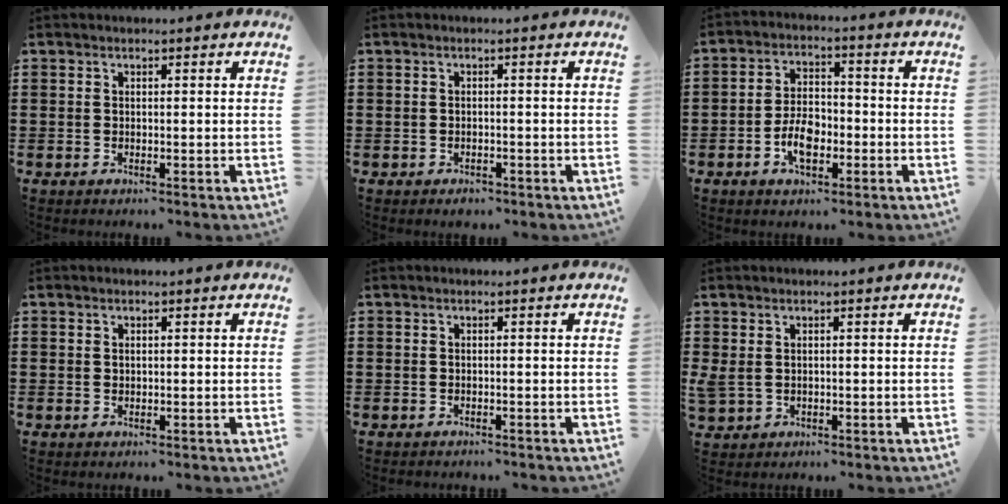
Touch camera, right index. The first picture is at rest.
{"total": 0.9, "force": [-0.8, 0.4, 0.1], "torque": [-0.005, -0.001, -0.016]}
{"total": 6.1, "force": [-2.2, 3.4, 4.5], "torque": [-0.099, 0.005, -0.044]}
{"total": 0.5, "force": [0.2, 0.4, 0.2], "torque": [-0.006, 0.002, 0.005]}
{"total": 0.6, "force": [-0.5, 0.2, -0.1], "torque": [0.000, 0.002, -0.013]}
{"total": 1.2, "force": [0.5, 0.9, 0.6], "torque": [-0.018, 0.006, 0.008]}